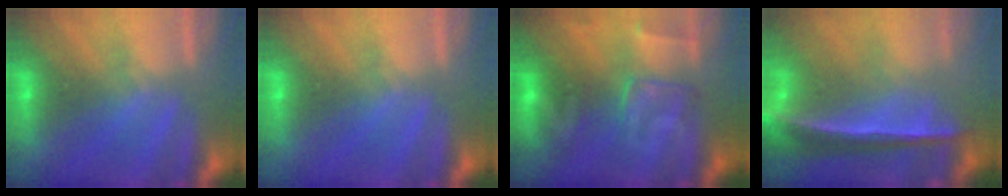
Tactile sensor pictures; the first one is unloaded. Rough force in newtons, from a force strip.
{"total": 0.0}
{"total": 2.8}
{"total": 5.8}